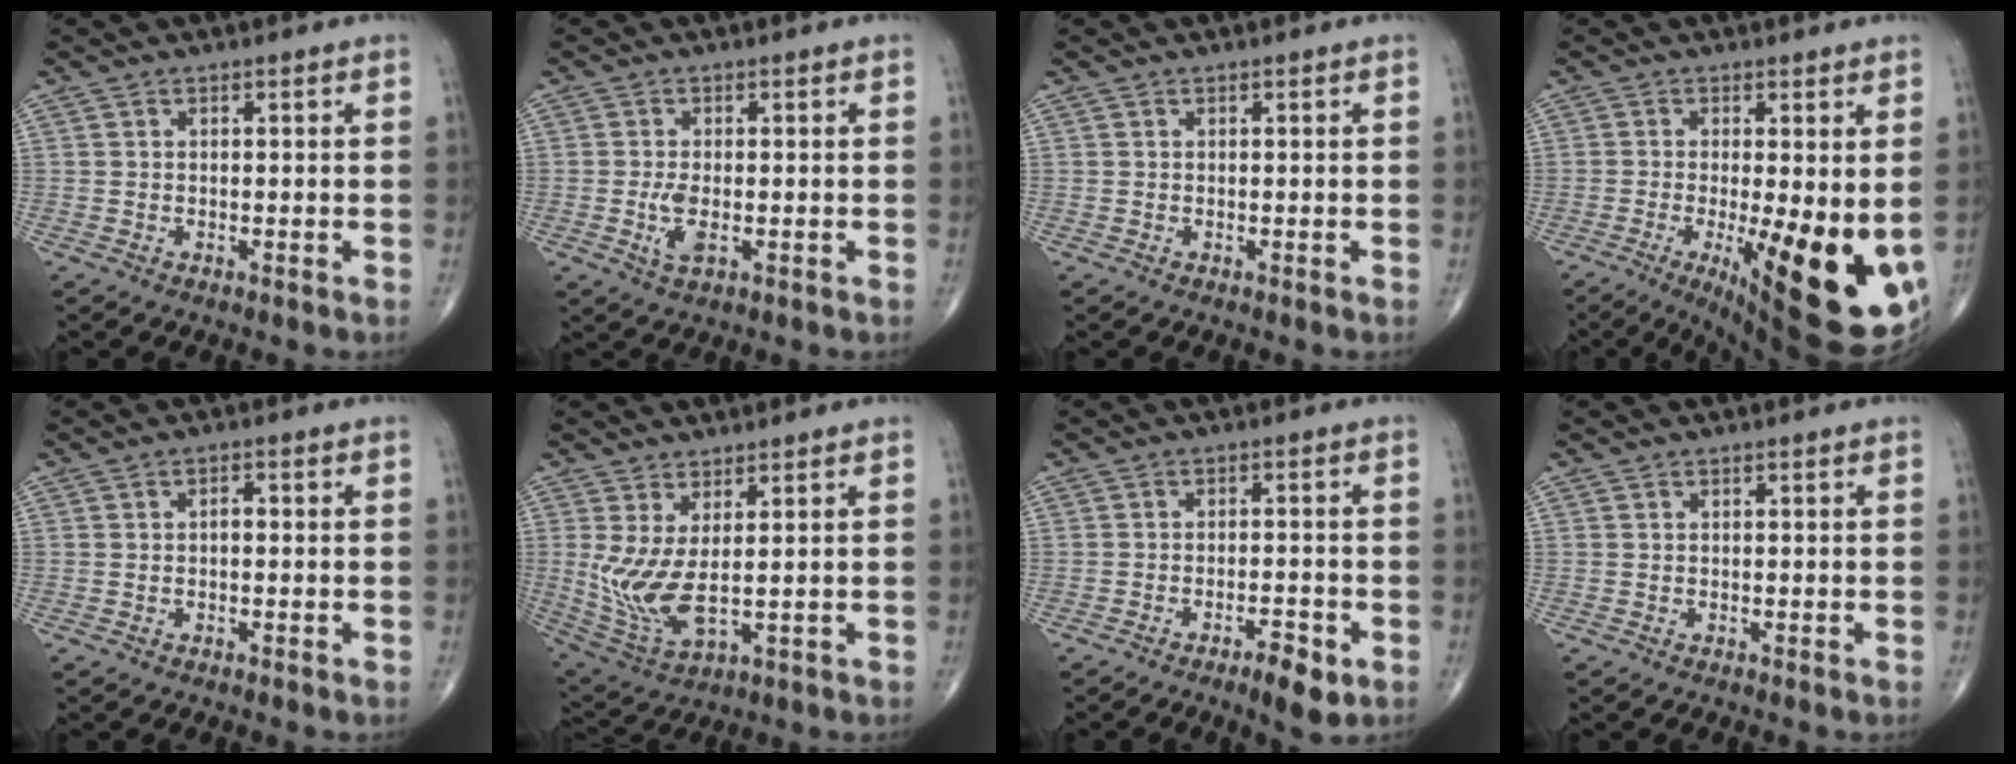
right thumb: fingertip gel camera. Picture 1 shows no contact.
{"total": 4.0, "force": [-0.9, 1.8, 3.5], "torque": [-0.073, -0.006, -0.016]}
{"total": 0.0}
{"total": 18.4, "force": [-3.9, 5.7, 17.1], "torque": [-0.212, -0.032, -0.036]}
{"total": 1.5, "force": [-0.1, 0.8, 1.3], "torque": [-0.020, 0.009, -0.004]}
{"total": 9.4, "force": [1.1, 3.6, 8.6], "torque": [-0.197, -0.022, 0.036]}
{"total": 5.3, "force": [-2.8, 1.5, 4.2], "torque": [-0.063, 0.009, -0.040]}
{"total": 0.0}